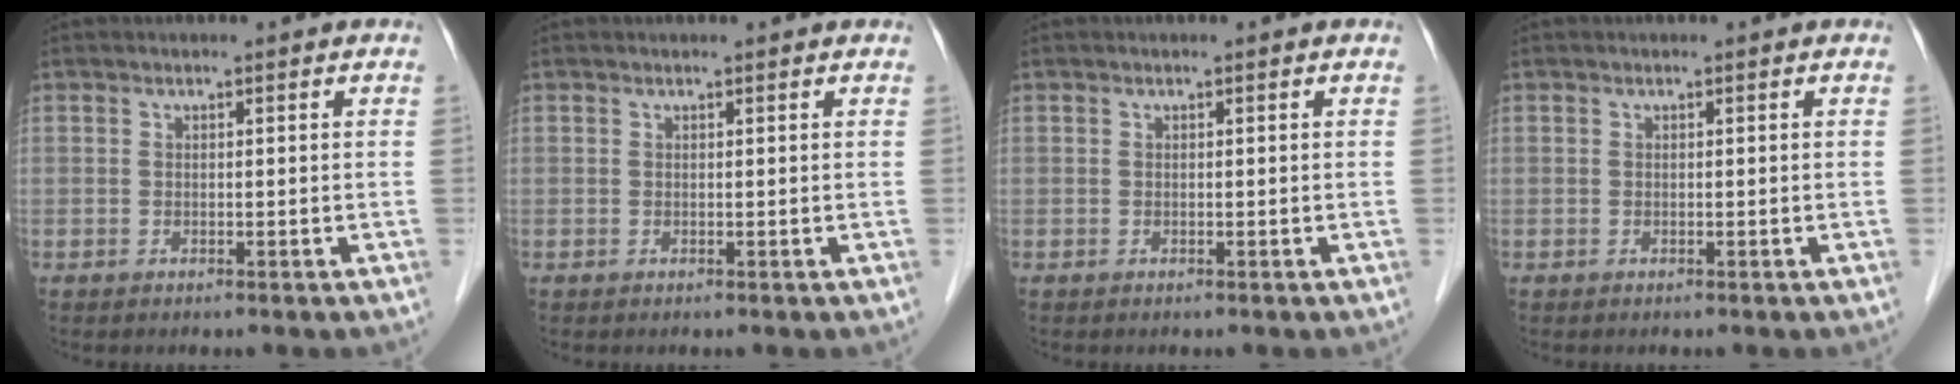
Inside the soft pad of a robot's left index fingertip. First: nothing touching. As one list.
[{"total": 0.8, "force": [0.8, 0.1, 0.2], "torque": [-0.007, 0.005, 0.009]}, {"total": 0.0}, {"total": 0.0}]